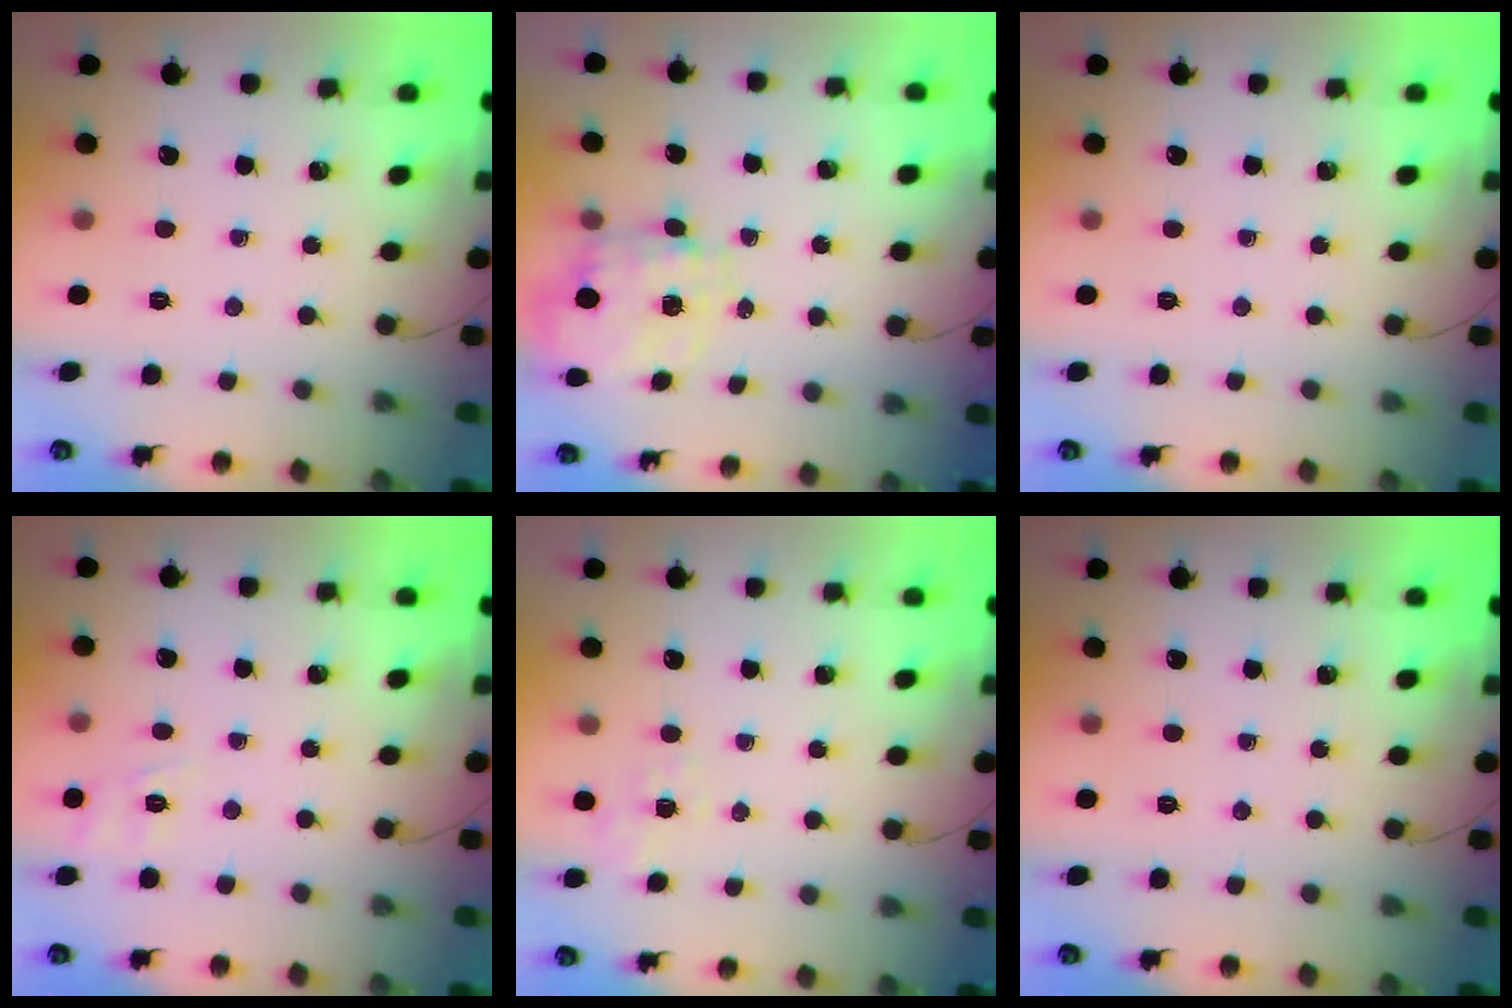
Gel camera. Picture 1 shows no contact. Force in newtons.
{"total": 2.9, "press": 2.7, "slide": 1.1}
{"total": 0.0}
{"total": 3.0, "press": 2.4, "slide": 1.7}
{"total": 1.7, "press": 0.9, "slide": 1.4}
{"total": 0.0}